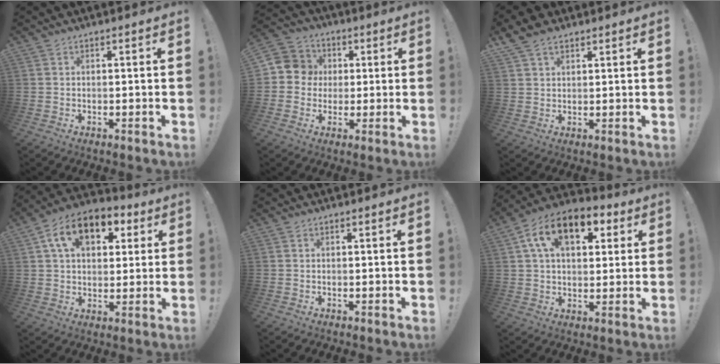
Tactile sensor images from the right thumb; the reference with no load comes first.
{"total": 8.6, "force": [0.5, 8.4, 1.8], "torque": [-0.023, 0.008, 0.013]}
{"total": 5.1, "force": [3.6, 2.8, 2.3], "torque": [-0.039, -0.012, 0.070]}
{"total": 14.1, "force": [5.7, 9.6, 8.6], "torque": [-0.141, -0.010, 0.105]}
{"total": 0.0}
{"total": 15.0, "force": [6.1, 9.2, 10.2], "torque": [-0.168, -0.010, 0.109]}